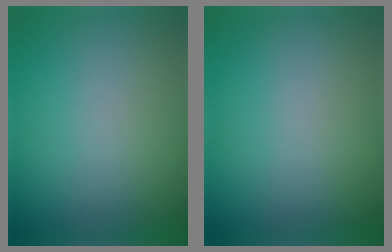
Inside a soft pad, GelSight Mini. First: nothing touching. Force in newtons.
{"total": 0.0}